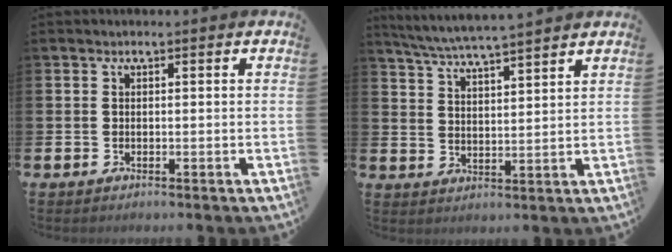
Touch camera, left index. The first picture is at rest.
{"total": 5.9, "force": [5.7, -0.3, 1.4], "torque": [-0.048, -0.032, 0.101]}